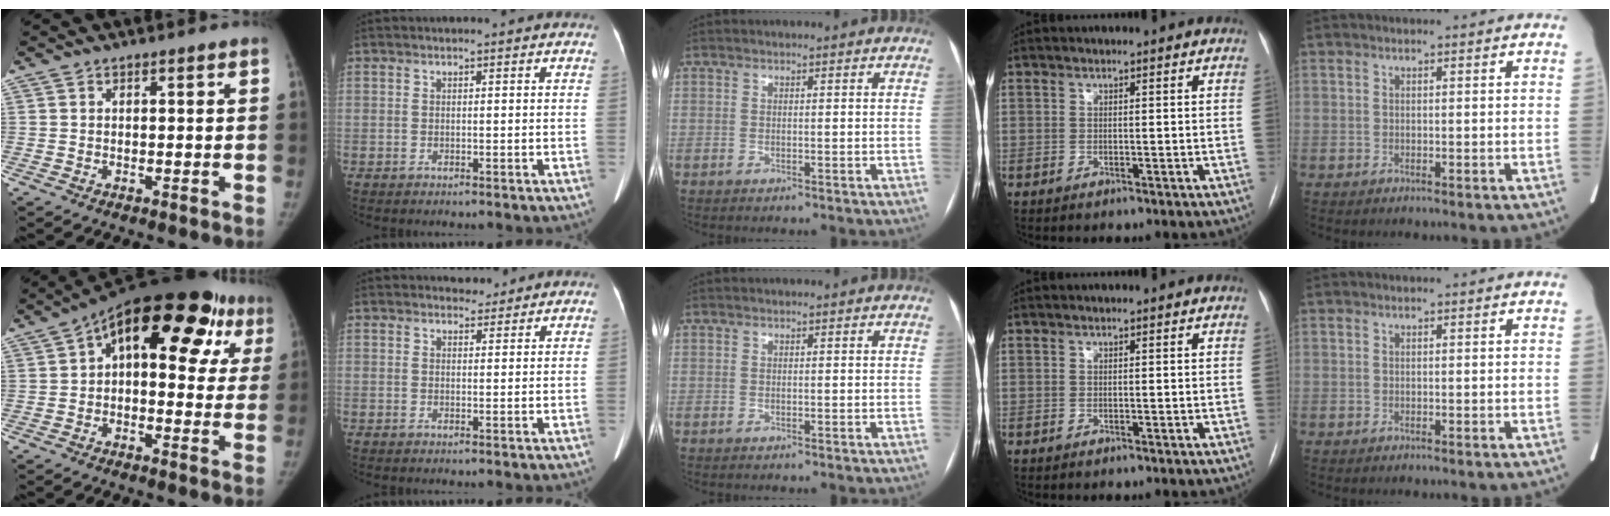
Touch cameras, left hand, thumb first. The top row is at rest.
{"thumb": {"total": 22.7, "force": [7.7, 12.2, 17.5], "torque": [-0.206, 0.043, 0.099]}, "index": {"total": 2.0, "force": [1.8, 0.8, -0.1], "torque": [0.003, -0.002, 0.025]}}